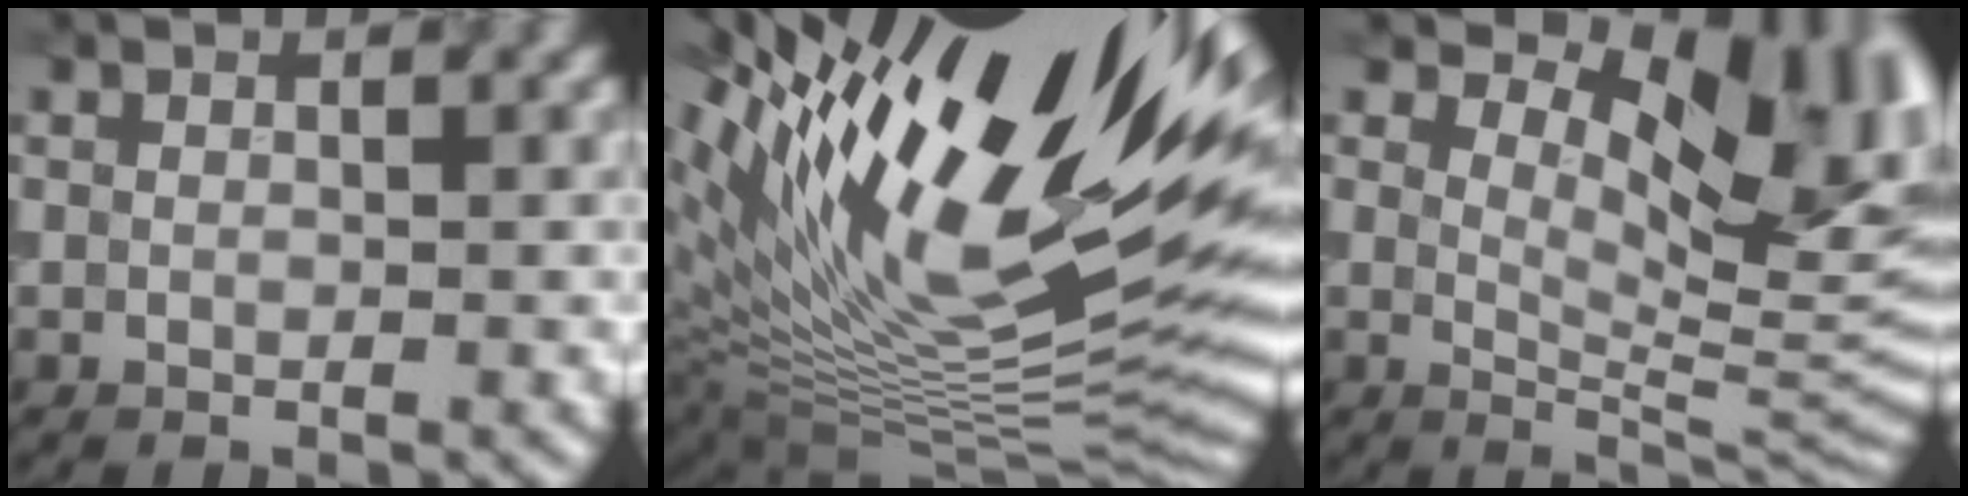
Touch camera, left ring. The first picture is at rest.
{"total": 20.9, "force": [9.7, 6.9, 17.1], "torque": [-0.260, 0.038, 0.162]}
{"total": 12.4, "force": [5.9, 5.6, 9.4], "torque": [-0.113, -0.001, 0.093]}